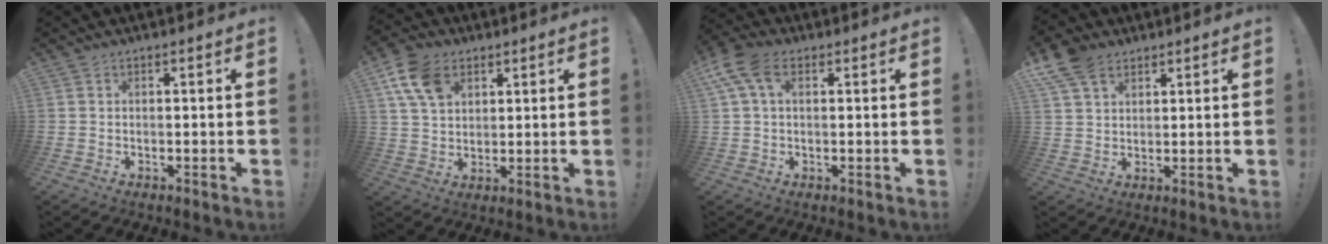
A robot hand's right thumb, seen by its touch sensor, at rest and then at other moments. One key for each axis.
{"total": 11.9, "fx": 5.6, "fy": 8.2, "fz": 6.6, "tx": -0.123, "ty": -0.010, "tz": 0.111}
{"total": 9.2, "fx": 3.5, "fy": 5.1, "fz": 6.8, "tx": -0.136, "ty": 0.005, "tz": 0.067}
{"total": 8.5, "fx": 5.3, "fy": 5.1, "fz": 4.1, "tx": -0.080, "ty": -0.016, "tz": 0.107}